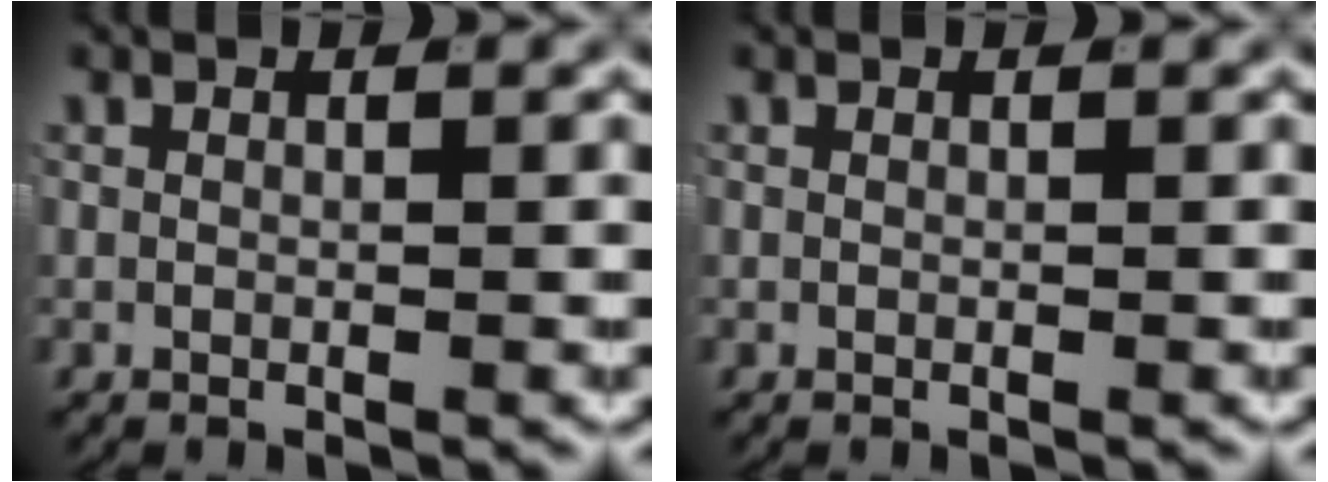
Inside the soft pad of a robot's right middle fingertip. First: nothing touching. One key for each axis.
{"total": 0.0}